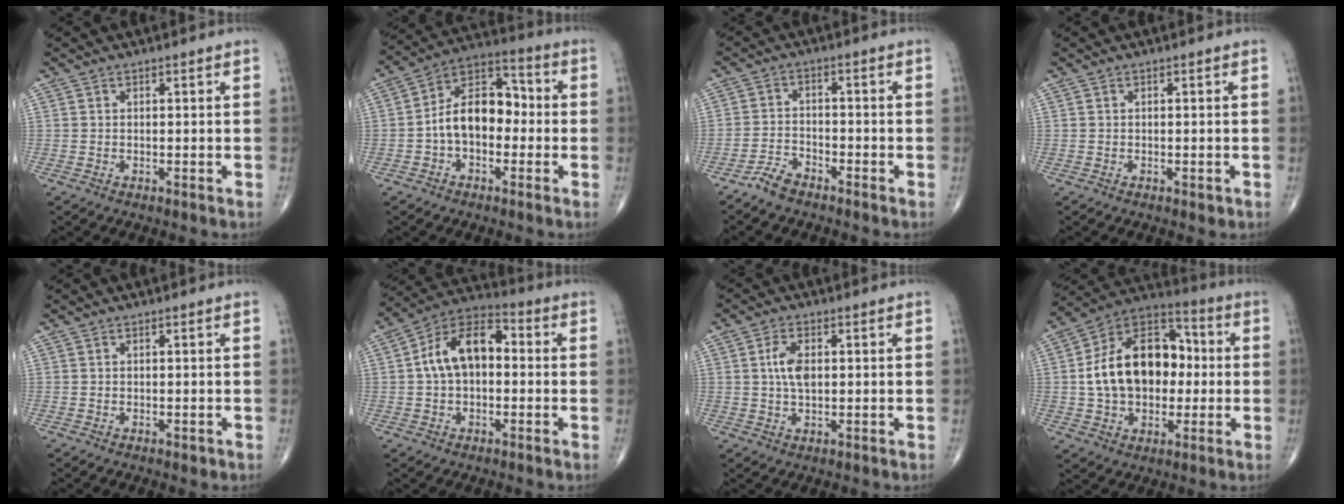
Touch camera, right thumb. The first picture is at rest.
{"total": 12.6, "force": [-1.5, 8.1, 9.6], "torque": [-0.138, 0.047, -0.039]}
{"total": 4.0, "force": [-3.4, 1.4, 1.4], "torque": [-0.029, 0.014, -0.069]}
{"total": 0.8, "force": [-0.3, 0.4, 0.6], "torque": [-0.006, -0.002, -0.003]}
{"total": 0.7, "force": [-0.3, 0.4, 0.5], "torque": [-0.005, -0.001, -0.003]}
{"total": 12.6, "force": [0.7, 7.8, 10.0], "torque": [-0.160, 0.038, -0.002]}
{"total": 5.1, "force": [0.8, 2.7, 4.3], "torque": [-0.085, 0.002, 0.013]}
{"total": 20.0, "force": [0.5, 13.5, 14.7], "torque": [-0.210, 0.033, 0.005]}